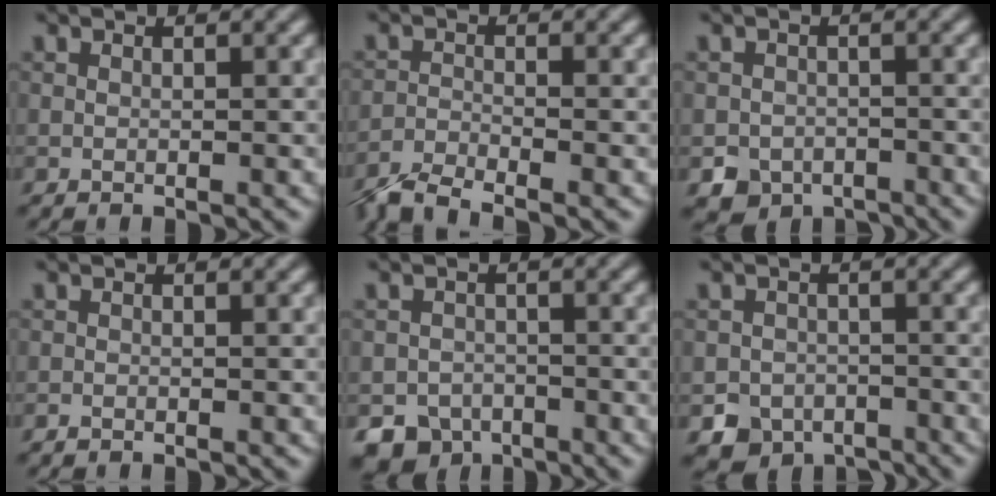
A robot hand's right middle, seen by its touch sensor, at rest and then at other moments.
{"total": 4.6, "force": [-4.0, 0.7, 2.1], "torque": [-0.041, -0.008, -0.086]}
{"total": 3.9, "force": [-2.4, 2.9, 0.9], "torque": [-0.006, -0.005, -0.040]}
{"total": 0.6, "force": [-0.6, 0.2, 0.1], "torque": [-0.001, -0.003, -0.011]}
{"total": 5.0, "force": [-3.6, 3.3, 1.0], "torque": [0.001, -0.004, -0.059]}
{"total": 5.1, "force": [-3.3, 3.7, 1.0], "torque": [-0.001, -0.006, -0.053]}